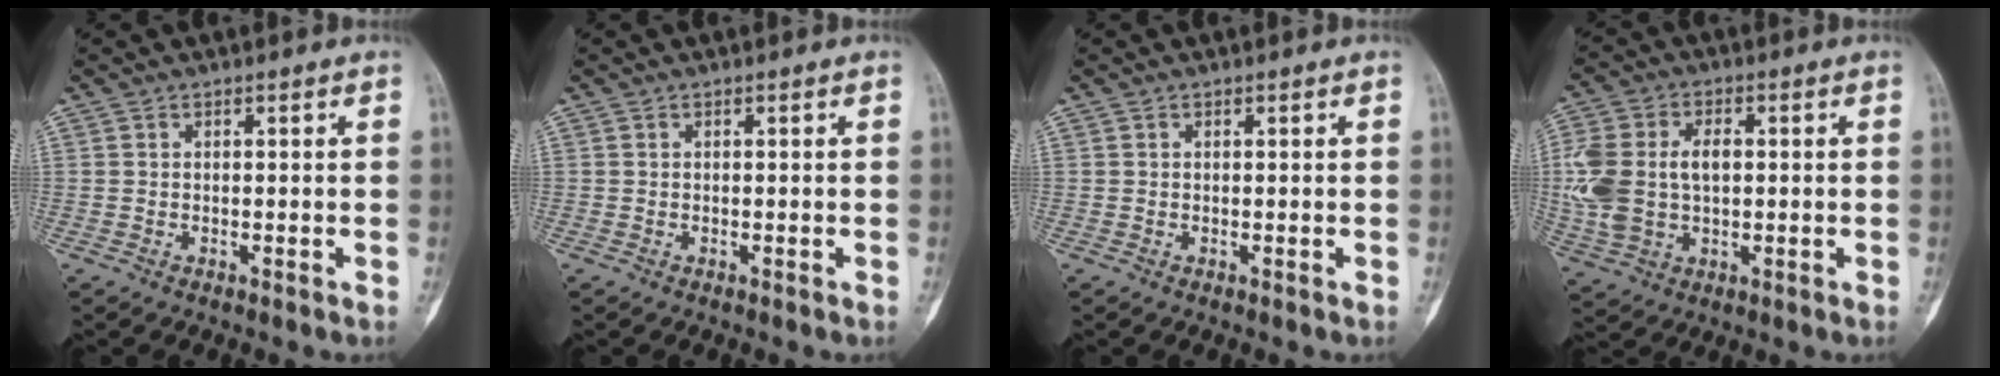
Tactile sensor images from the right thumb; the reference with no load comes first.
{"total": 0.0}
{"total": 0.0}
{"total": 13.9, "force": [0.7, 9.2, 10.4], "torque": [-0.234, 0.015, 0.020]}